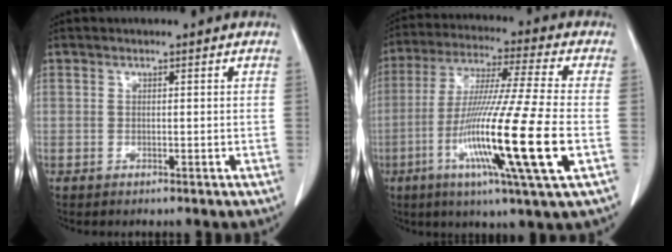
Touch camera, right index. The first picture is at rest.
{"total": 19.6, "force": [-5.3, -1.2, 18.8], "torque": [-0.367, -0.034, -0.108]}